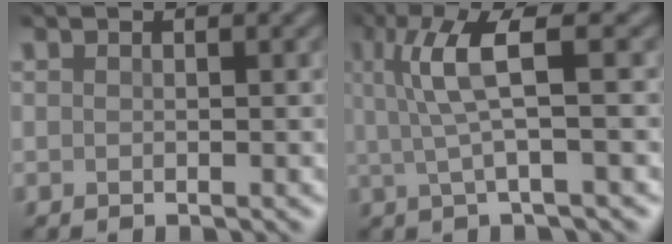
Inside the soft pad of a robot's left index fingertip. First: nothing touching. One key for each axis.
{"total": 4.6, "fx": 0.8, "fy": 0.5, "fz": 4.5, "tx": -0.099, "ty": 0.003, "tz": 0.026}